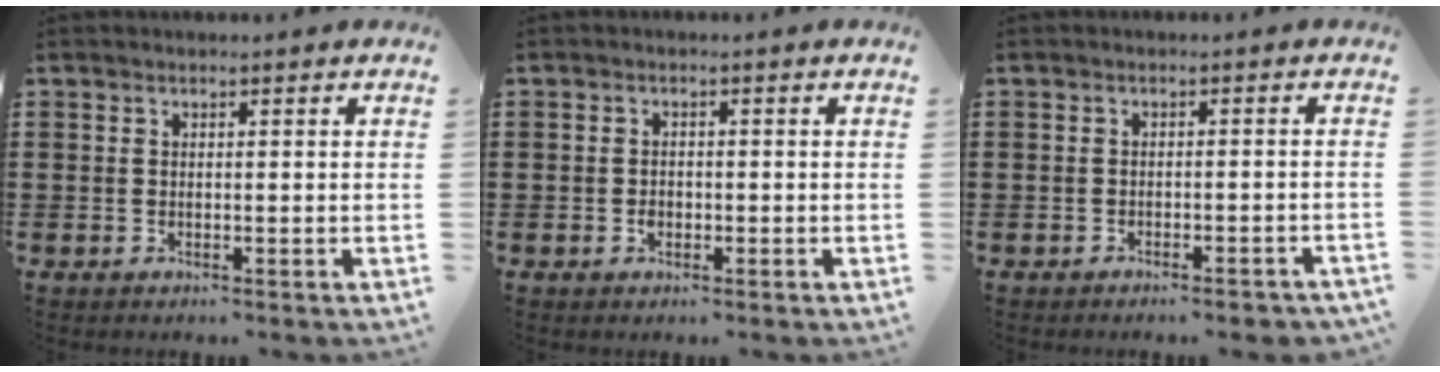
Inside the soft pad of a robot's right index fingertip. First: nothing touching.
{"total": 1.2, "force": [-0.6, 0.7, 0.8], "torque": [-0.016, 0.000, -0.011]}
{"total": 1.8, "force": [-1.7, -0.1, 0.8], "torque": [-0.016, -0.001, -0.033]}